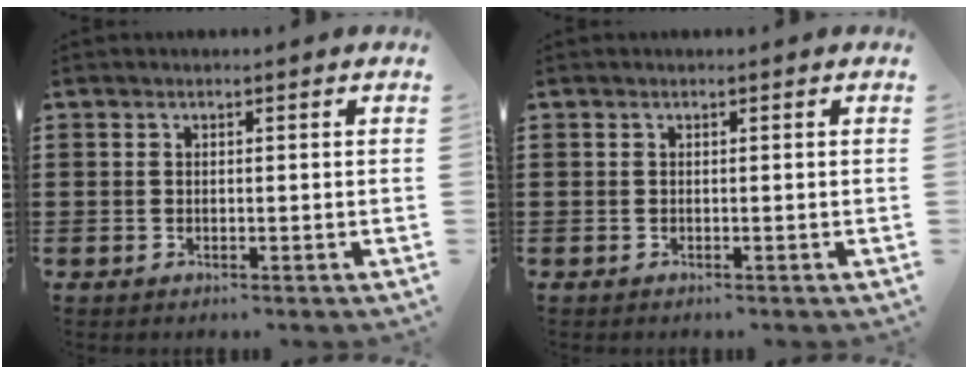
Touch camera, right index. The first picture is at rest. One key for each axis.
{"total": 0.0}